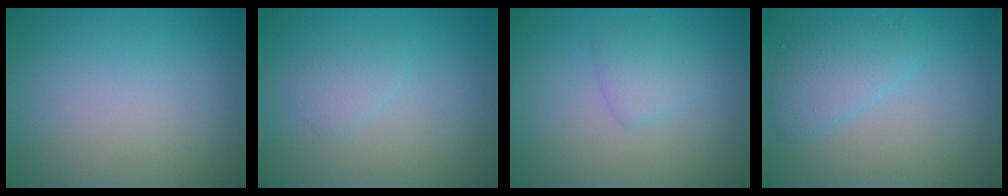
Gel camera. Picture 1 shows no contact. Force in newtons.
{"total": 1.1, "press": 1.1, "slide": 0.1}
{"total": 1.6, "press": 1.6, "slide": 0.1}
{"total": 2.5, "press": 2.5, "slide": 0.1}